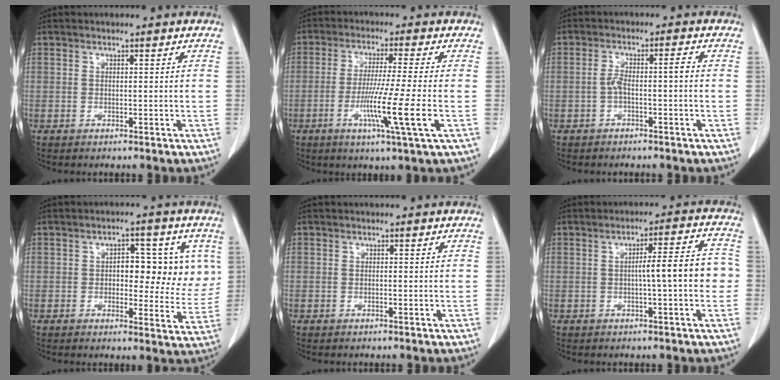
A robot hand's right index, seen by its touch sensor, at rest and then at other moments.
{"total": 9.7, "force": [-2.9, -1.5, 9.1], "torque": [-0.170, -0.027, -0.054]}
{"total": 3.4, "force": [-0.9, 0.5, 3.2], "torque": [-0.062, 0.017, -0.013]}
{"total": 8.8, "force": [1.9, 4.7, 7.2], "torque": [-0.075, 0.015, 0.025]}
{"total": 0.0}
{"total": 7.1, "force": [-0.7, 0.8, 7.0], "torque": [-0.099, 0.023, -0.010]}